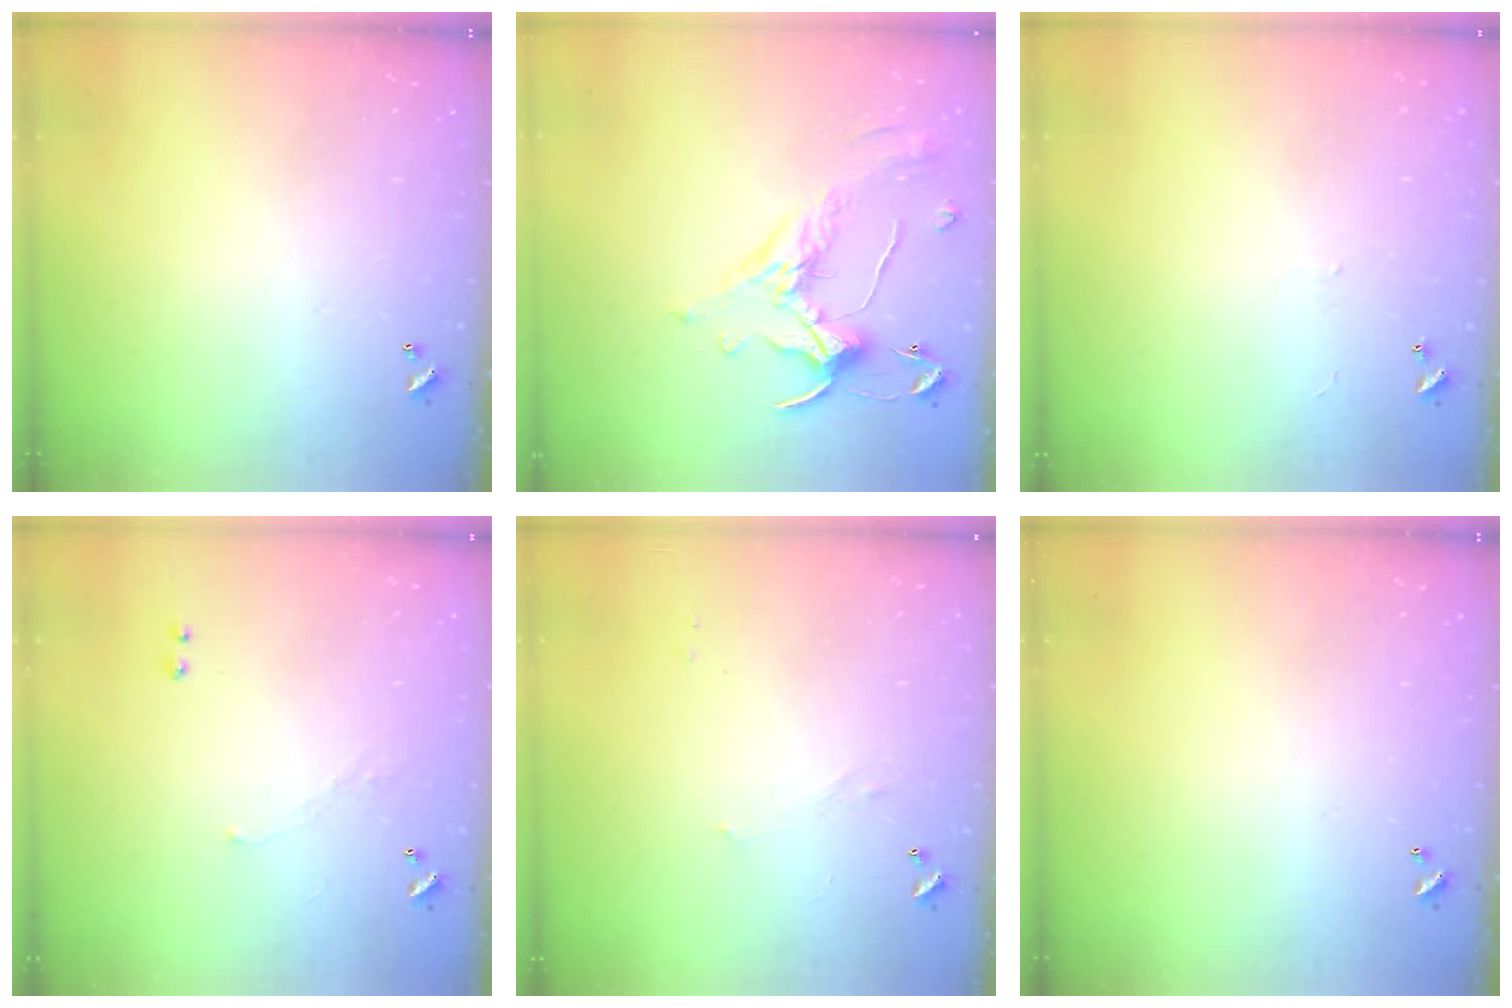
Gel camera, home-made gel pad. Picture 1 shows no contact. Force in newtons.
{"total": 1.7, "press": 1.3, "slide": 1.1}
{"total": 0.0}
{"total": 2.5, "press": 2.4, "slide": 0.7}
{"total": 3.0, "press": 2.9, "slide": 0.4}
{"total": 0.0}